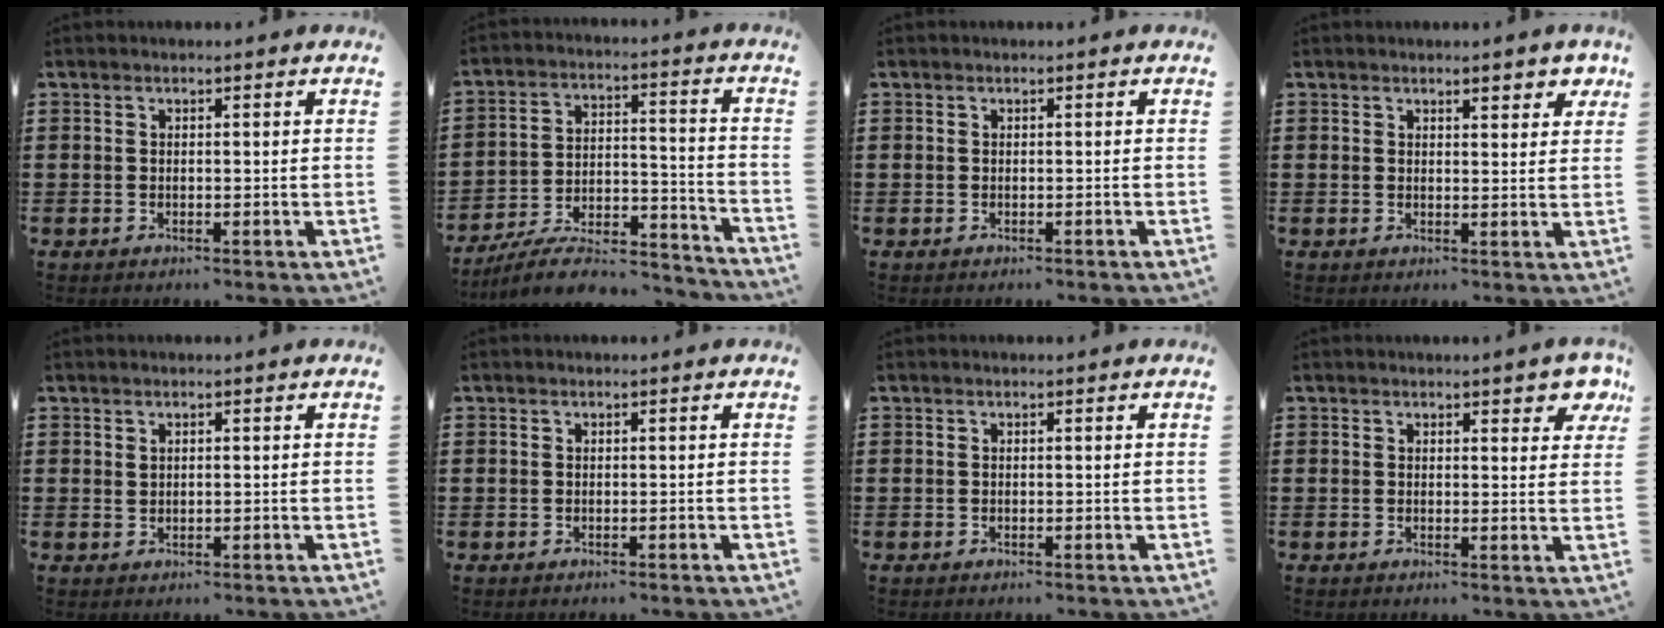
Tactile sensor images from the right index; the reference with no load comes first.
{"total": 8.5, "force": [-7.5, 2.0, 3.6], "torque": [-0.064, 0.011, -0.144]}
{"total": 0.0}
{"total": 2.3, "force": [1.8, 0.8, 1.2], "torque": [-0.020, 0.003, 0.030]}
{"total": 0.7, "force": [0.3, 0.4, 0.4], "torque": [-0.009, 0.002, 0.006]}
{"total": 0.0}
{"total": 0.0}
{"total": 2.7, "force": [2.1, 0.9, 1.4], "torque": [-0.011, -0.002, 0.033]}